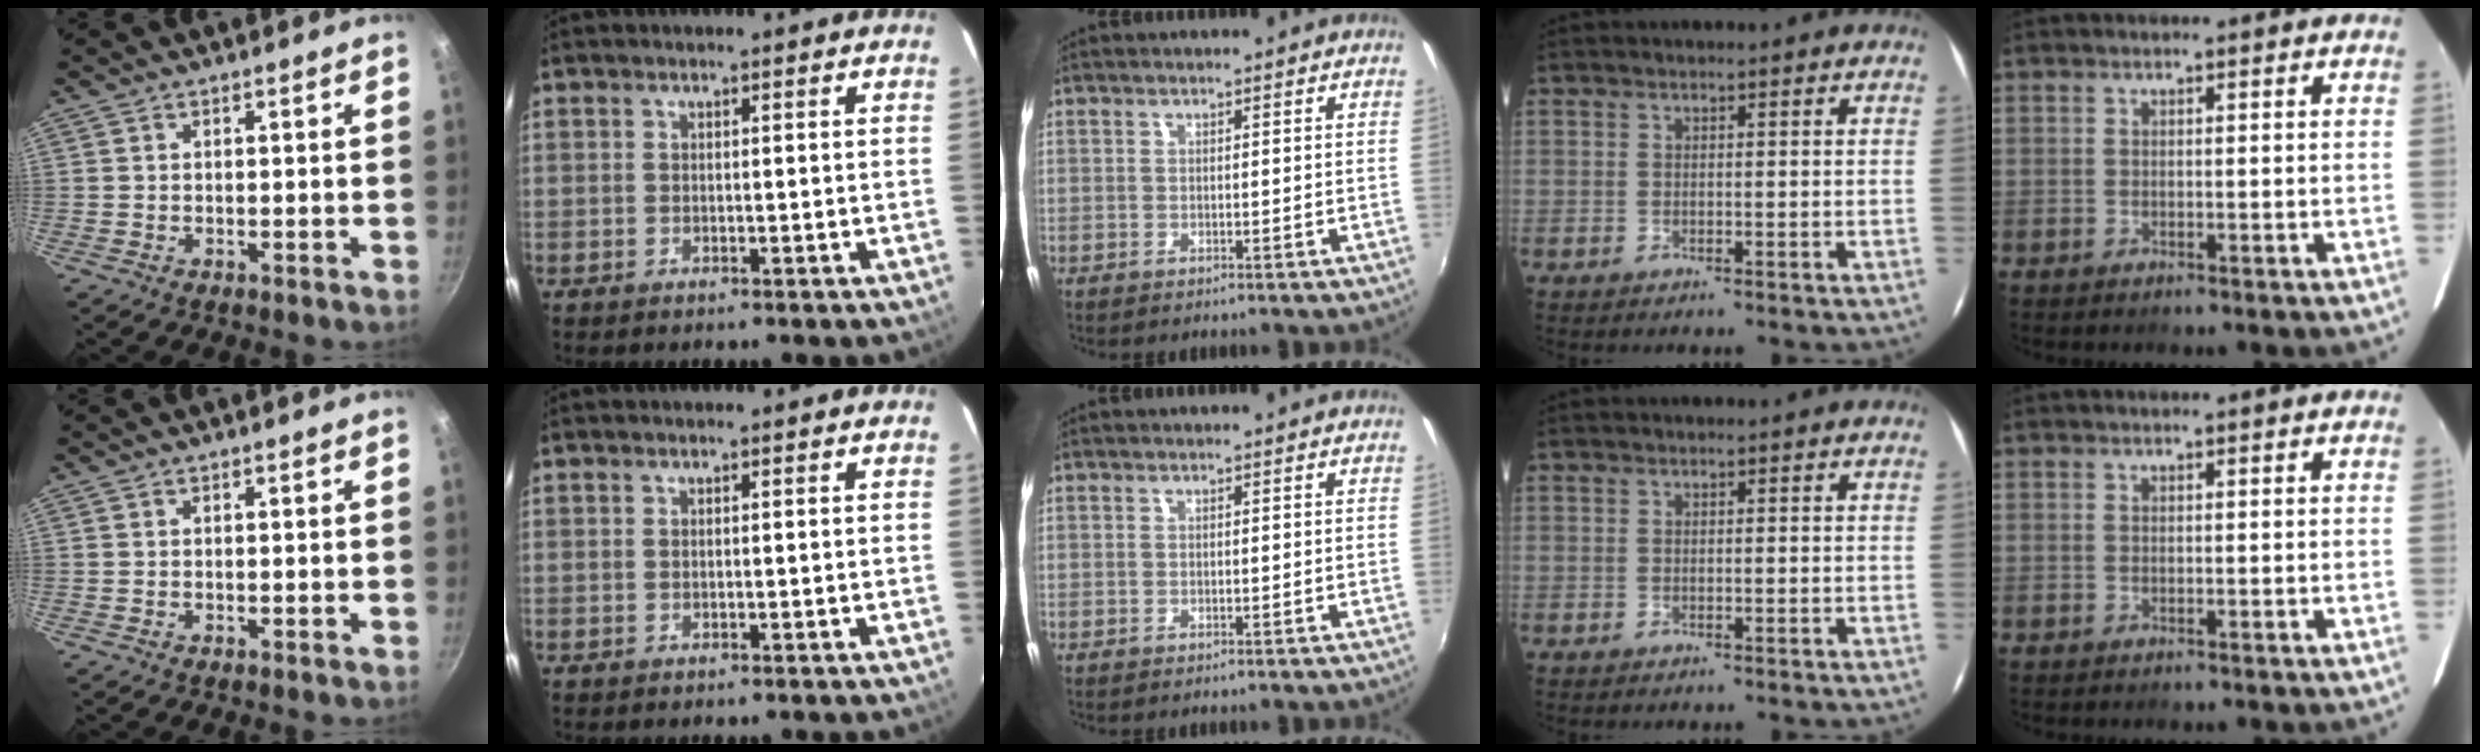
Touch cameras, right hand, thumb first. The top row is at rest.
{}